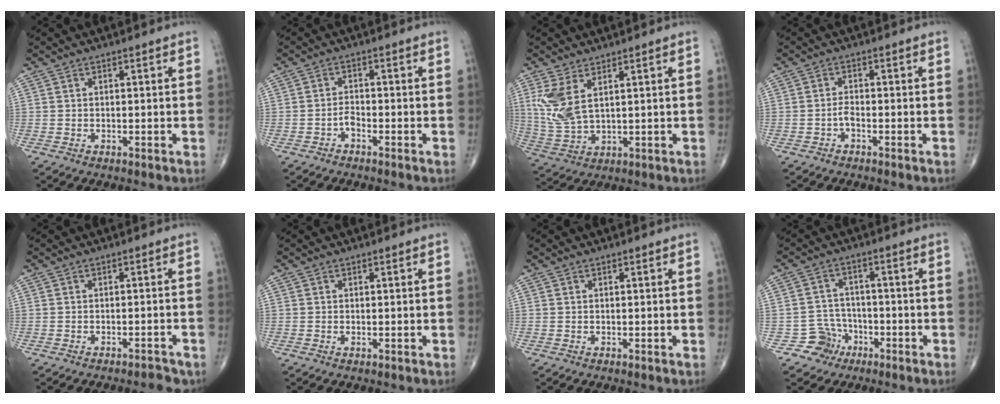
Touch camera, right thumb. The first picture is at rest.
{"total": 1.6, "force": [-1.2, 0.7, 0.9], "torque": [-0.012, 0.009, -0.024]}
{"total": 8.1, "force": [3.2, 3.7, 6.5], "torque": [-0.148, -0.014, 0.077]}
{"total": 1.4, "force": [-0.8, 0.5, 1.0], "torque": [-0.016, 0.005, -0.018]}
{"total": 3.4, "force": [-3.1, 1.0, 1.0], "torque": [-0.014, 0.021, -0.037]}
{"total": 0.0}
{"total": 0.0}
{"total": 5.3, "force": [-2.9, 4.4, 0.0], "torque": [0.039, 0.021, -0.051]}